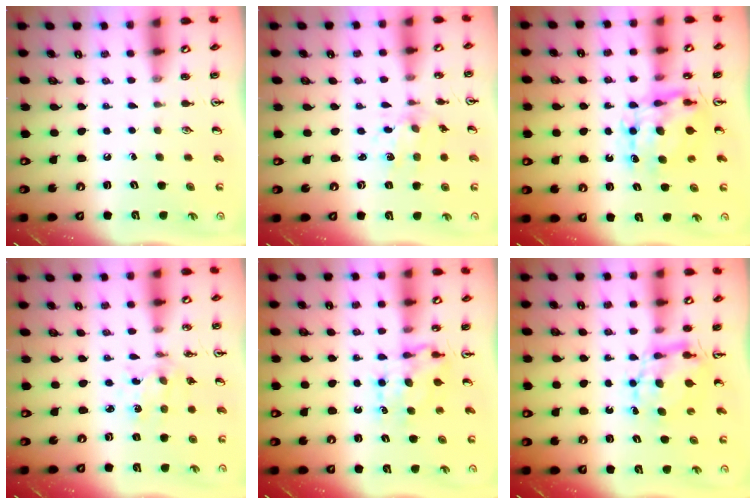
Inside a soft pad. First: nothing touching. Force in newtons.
{"total": 2.9, "press": 2.8, "slide": 0.9}
{"total": 8.7, "press": 8.7, "slide": 0.6}
{"total": 2.2, "press": 2.2, "slide": 0.4}
{"total": 7.3, "press": 7.3, "slide": 0.7}
{"total": 5.8, "press": 5.8, "slide": 0.4}